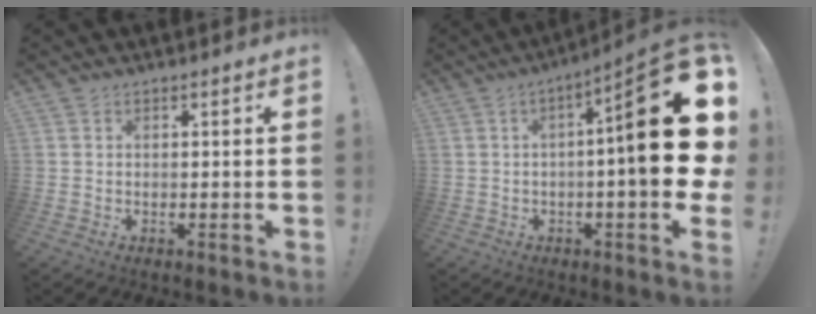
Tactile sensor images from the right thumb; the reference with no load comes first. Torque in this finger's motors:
{"motor_torque": [2.46, 2.55, 1.73, -1.04, 0.23]}